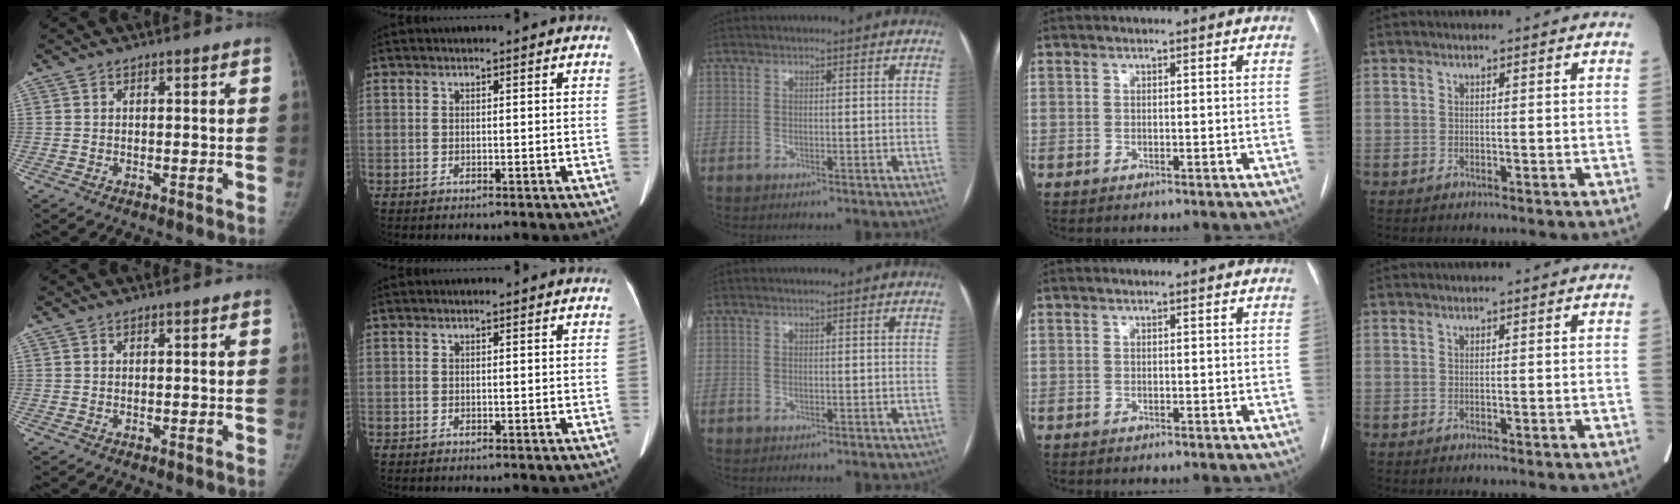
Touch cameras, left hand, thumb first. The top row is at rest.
{}